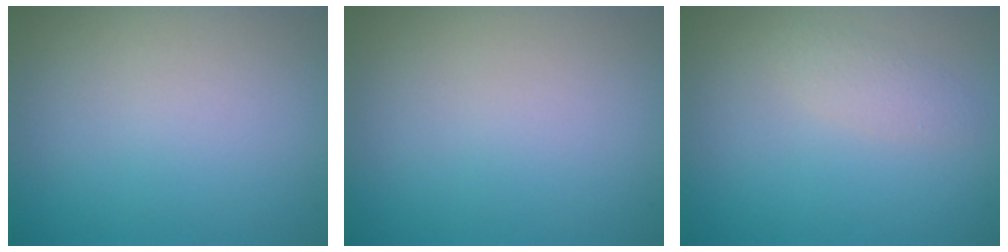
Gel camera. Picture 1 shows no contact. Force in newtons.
{"total": 0.0}
{"total": 1.4, "press": 1.4, "slide": 0.1}